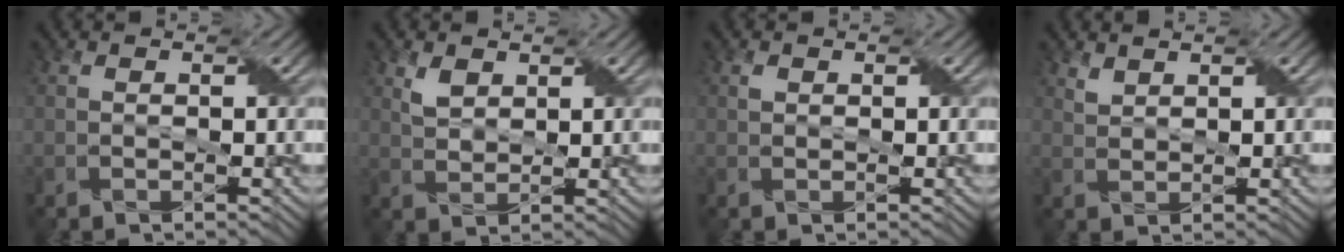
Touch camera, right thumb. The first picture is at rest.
{"total": 2.5, "force": [1.5, 1.6, 1.3], "torque": [-0.035, -0.003, 0.033]}
{"total": 0.6, "force": [0.3, 0.5, 0.2], "torque": [-0.007, -0.001, 0.007]}
{"total": 1.6, "force": [1.4, 0.6, 0.4], "torque": [-0.017, 0.001, 0.032]}